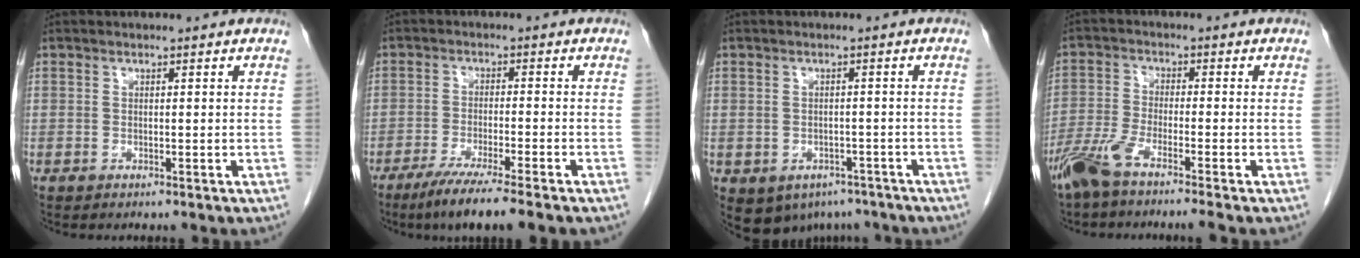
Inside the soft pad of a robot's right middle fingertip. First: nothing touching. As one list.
[{"total": 8.2, "force": [-6.2, -0.8, 5.3], "torque": [-0.089, -0.025, -0.102]}, {"total": 8.8, "force": [-5.3, 6.5, 2.8], "torque": [-0.059, 0.002, -0.061]}, {"total": 6.2, "force": [-4.7, -0.3, 4.0], "torque": [-0.086, -0.015, -0.098]}]